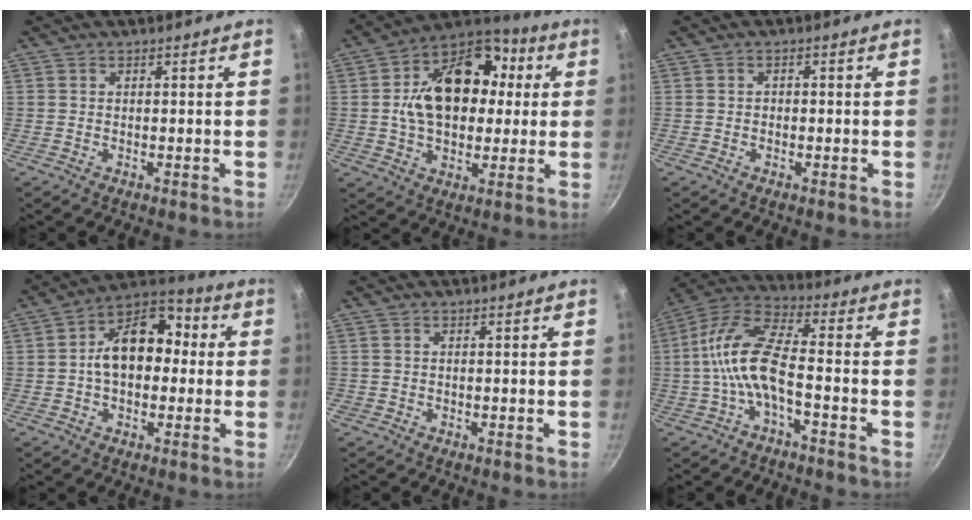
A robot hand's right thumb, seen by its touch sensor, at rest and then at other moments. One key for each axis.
{"total": 20.4, "fx": 2.8, "fy": 14.3, "fz": 14.3, "tx": -0.202, "ty": 0.032, "tz": 0.031}
{"total": 0.9, "fx": -0.3, "fy": 0.7, "fz": 0.5, "tx": -0.007, "ty": 0.004, "tz": -0.006}
{"total": 14.6, "fx": 0.6, "fy": 10.2, "fz": 10.4, "tx": -0.113, "ty": 0.043, "tz": -0.009}
{"total": 0.6, "fx": -0.3, "fy": 0.6, "fz": 0.0, "tx": -0.002, "ty": 0.003, "tz": -0.001}
{"total": 11.6, "fx": -3.0, "fy": 4.0, "fz": 10.5, "tx": -0.223, "ty": 0.041, "tz": -0.073}